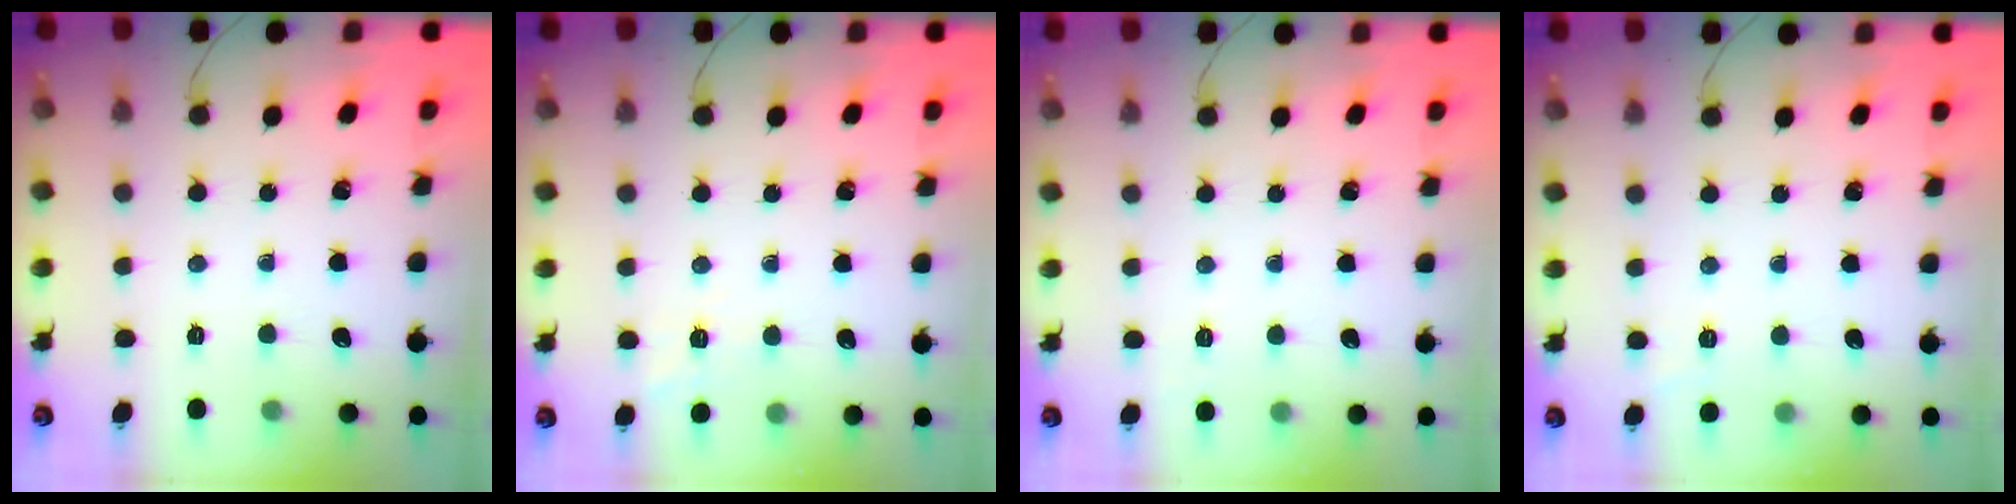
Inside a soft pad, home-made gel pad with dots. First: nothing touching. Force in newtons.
{"total": 1.9, "press": 1.0, "slide": 1.6}
{"total": 2.0, "press": 1.3, "slide": 1.5}
{"total": 1.6, "press": 0.2, "slide": 1.6}